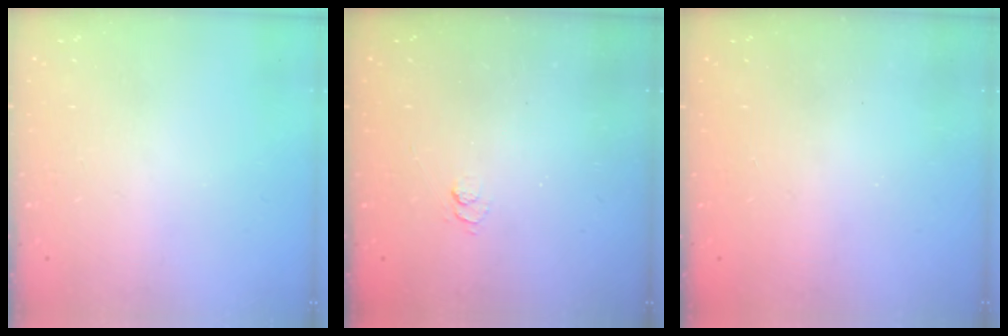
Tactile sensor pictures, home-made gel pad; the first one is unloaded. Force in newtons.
{"total": 2.7, "press": 2.2, "slide": 1.5}
{"total": 2.6, "press": 2.4, "slide": 0.8}